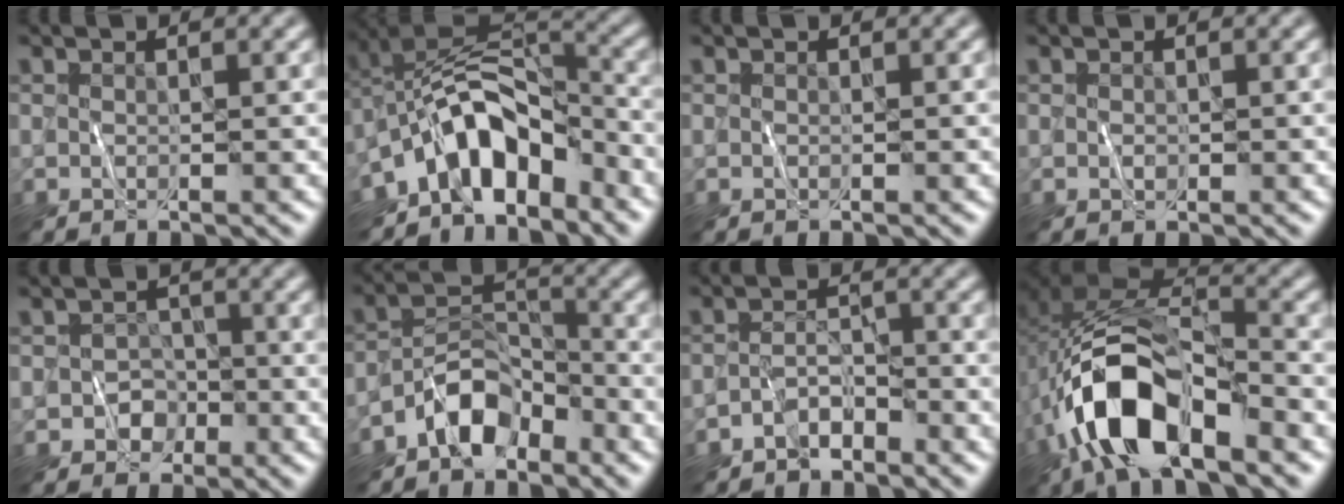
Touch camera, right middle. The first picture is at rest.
{"total": 8.9, "force": [-5.4, 4.5, 5.4], "torque": [-0.067, 0.015, -0.106]}
{"total": 0.0}
{"total": 0.0}
{"total": 2.2, "force": [-1.1, 1.7, 0.7], "torque": [-0.001, 0.008, -0.019]}
{"total": 4.7, "force": [-3.3, 2.4, 2.4], "torque": [-0.032, 0.016, -0.069]}
{"total": 2.4, "force": [-2.0, 1.0, 0.9], "torque": [-0.014, 0.015, -0.040]}
{"total": 12.1, "force": [-4.7, 6.0, 9.4], "torque": [-0.195, 0.004, -0.083]}